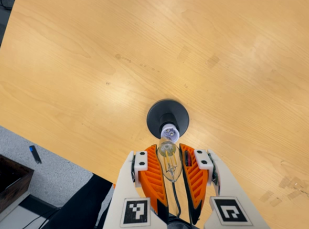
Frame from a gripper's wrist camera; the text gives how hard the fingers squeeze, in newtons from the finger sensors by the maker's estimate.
{"total": 22.2, "left": 26.0, "right": 18.3}